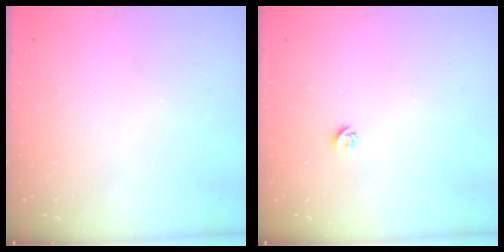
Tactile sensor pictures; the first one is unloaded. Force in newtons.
{"total": 4.3, "press": 4.3, "slide": 0.4}